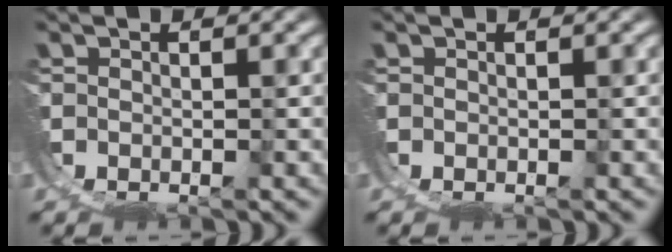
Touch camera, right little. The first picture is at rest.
{"total": 0.0}